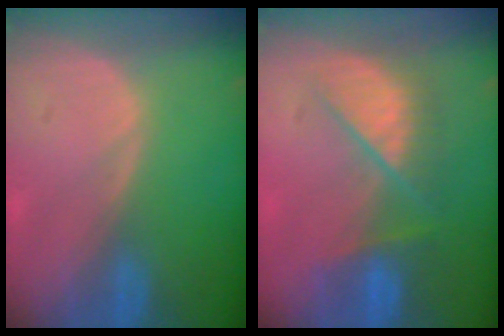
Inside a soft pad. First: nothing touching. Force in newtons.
{"total": 7.4, "press": 7.4, "slide": 0.5}